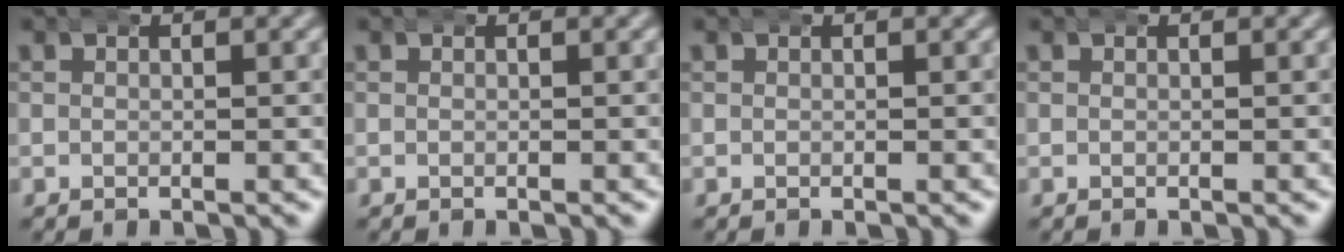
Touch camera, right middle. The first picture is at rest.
{"total": 0.0}
{"total": 0.0}
{"total": 0.0}